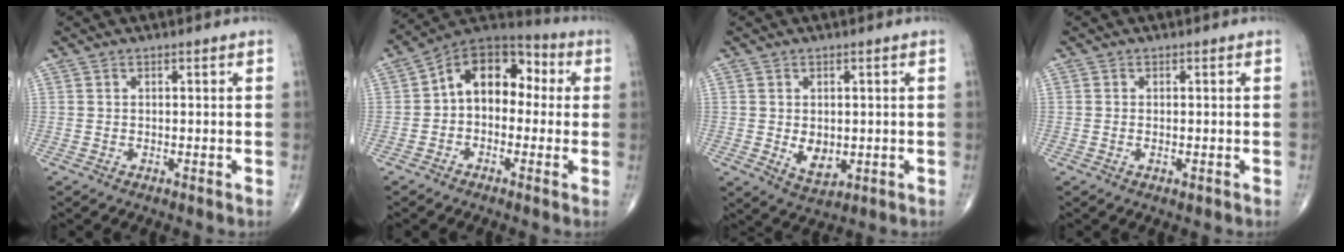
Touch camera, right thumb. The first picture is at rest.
{"total": 12.6, "force": [0.7, 8.6, 9.1], "torque": [-0.099, 0.045, -0.009]}
{"total": 5.1, "force": [-0.4, 3.4, 3.7], "torque": [-0.045, -0.011, 0.007]}
{"total": 1.1, "force": [-0.3, 0.5, 0.9], "torque": [-0.017, 0.000, -0.003]}